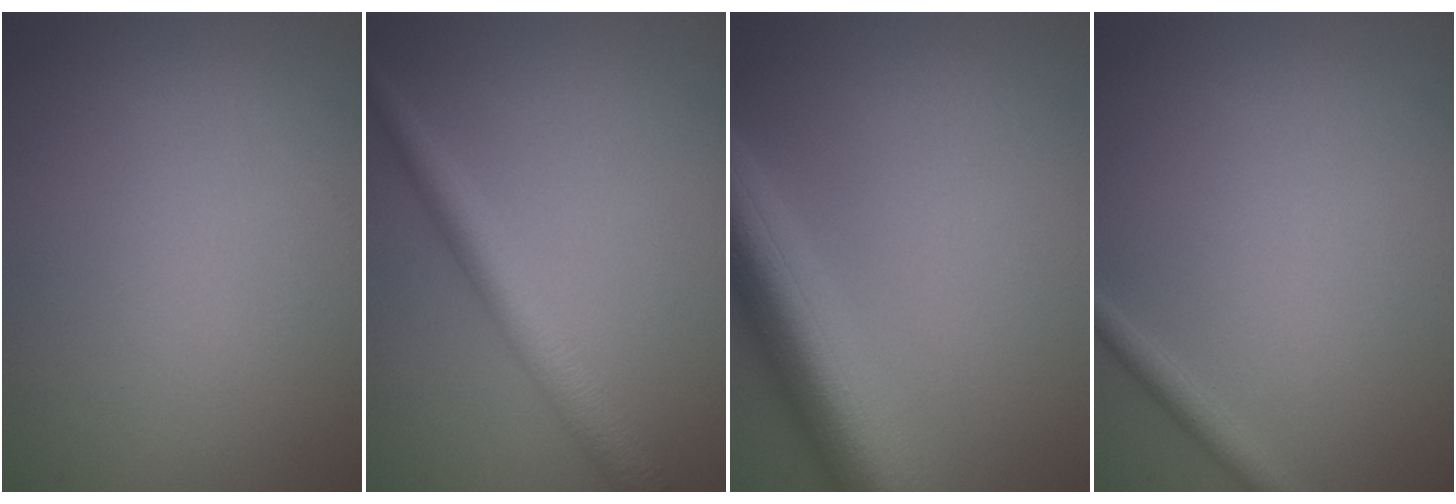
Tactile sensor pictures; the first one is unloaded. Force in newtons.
{"total": 3.6, "press": 3.6, "slide": 0.0}
{"total": 8.7, "press": 8.7, "slide": 0.4}
{"total": 1.3, "press": 1.3, "slide": 0.1}